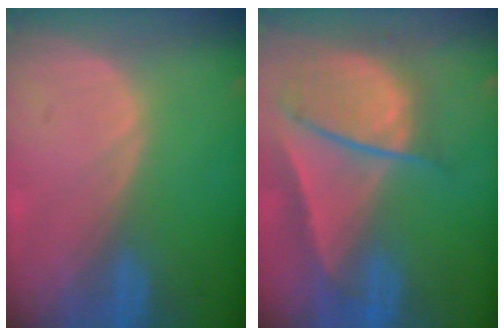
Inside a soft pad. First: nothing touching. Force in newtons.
{"total": 9.5, "press": 8.1, "slide": 5.0}